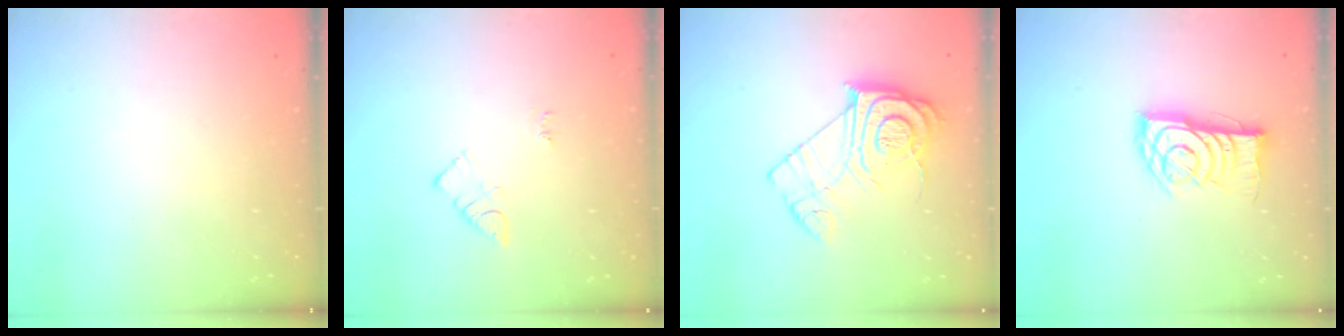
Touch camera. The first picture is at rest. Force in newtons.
{"total": 4.5, "press": 4.5, "slide": 0.6}
{"total": 13.5, "press": 13.5, "slide": 1.0}
{"total": 11.9, "press": 11.9, "slide": 0.8}